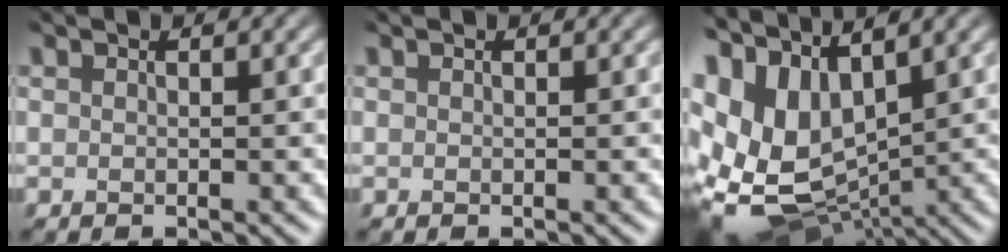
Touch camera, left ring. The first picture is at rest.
{"total": 0.0}
{"total": 15.5, "force": [0.7, 10.1, 11.8], "torque": [-0.230, -0.002, 0.053]}